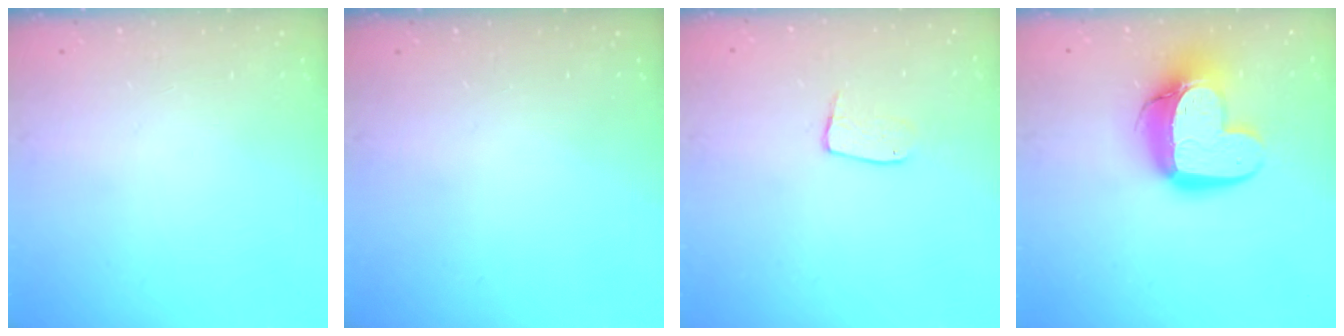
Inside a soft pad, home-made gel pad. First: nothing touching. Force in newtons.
{"total": 0.0}
{"total": 7.4, "press": 7.4, "slide": 0.4}
{"total": 14.9, "press": 14.9, "slide": 1.4}